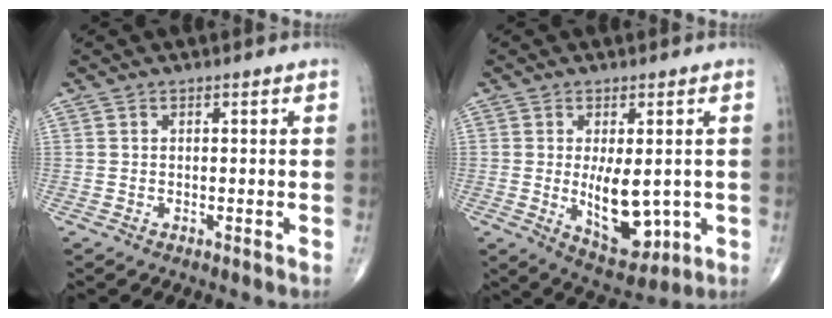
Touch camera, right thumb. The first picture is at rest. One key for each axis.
{"total": 10.3, "fx": -0.9, "fy": 4.9, "fz": 9.0, "tx": -0.113, "ty": -0.020, "tz": 0.005}